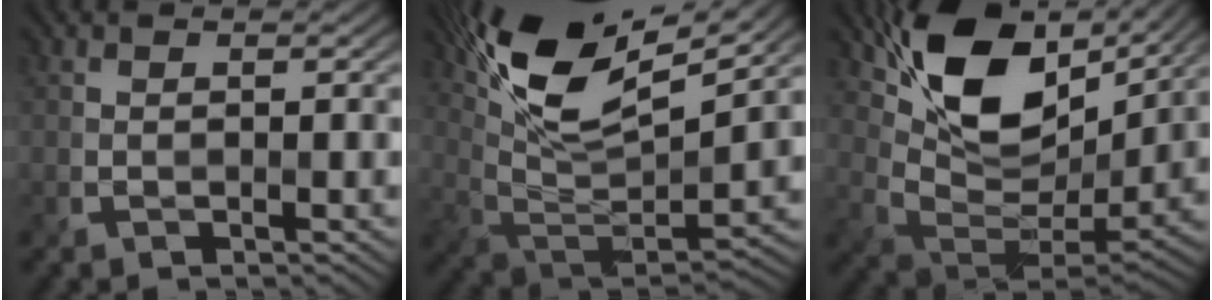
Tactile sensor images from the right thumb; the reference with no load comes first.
{"total": 16.8, "force": [10.0, 6.3, 11.9], "torque": [-0.256, 0.024, 0.169]}
{"total": 14.2, "force": [8.2, 7.4, 8.9], "torque": [-0.173, 0.005, 0.151]}